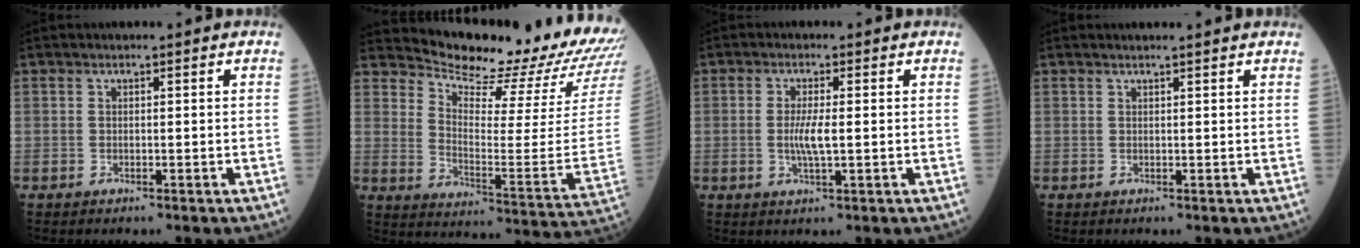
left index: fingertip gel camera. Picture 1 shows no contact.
{"total": 20.0, "force": [19.3, 0.3, 5.3], "torque": [-0.100, -0.123, 0.250]}
{"total": 3.6, "force": [-0.2, 0.4, 3.6], "torque": [-0.075, -0.008, -0.006]}
{"total": 3.4, "force": [3.2, 0.1, 1.2], "torque": [-0.016, 0.012, 0.032]}